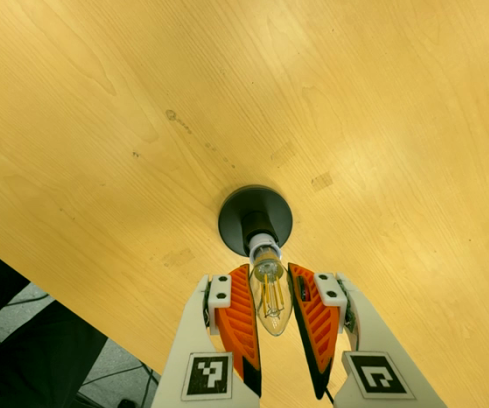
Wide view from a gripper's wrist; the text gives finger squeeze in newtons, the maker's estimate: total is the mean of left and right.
{"total": 10.8, "left": 10.3, "right": 11.3}